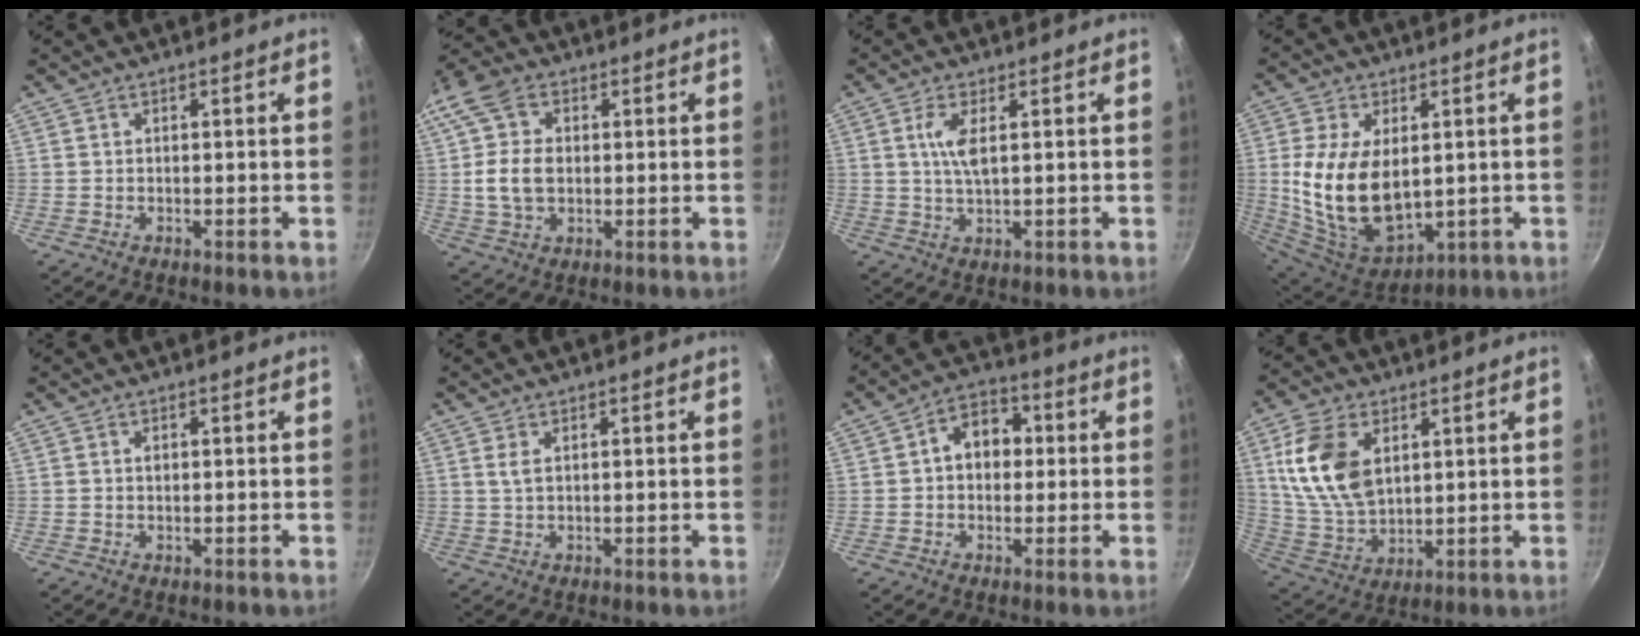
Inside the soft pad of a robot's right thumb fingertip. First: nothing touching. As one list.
[{"total": 12.0, "force": [1.2, 8.7, 8.1], "torque": [-0.156, 0.015, 0.014]}, {"total": 4.8, "force": [1.0, 1.5, 4.5], "torque": [-0.097, -0.001, 0.021]}, {"total": 18.3, "force": [0.9, 11.2, 14.4], "torque": [-0.255, -0.024, 0.040]}, {"total": 0.9, "force": [0.2, 0.7, 0.7], "torque": [-0.009, -0.001, 0.002]}, {"total": 1.9, "force": [0.6, 1.0, 1.5], "torque": [-0.030, -0.003, 0.013]}, {"total": 8.1, "force": [0.7, 6.2, 5.2], "torque": [-0.038, 0.017, -0.002]}, {"total": 15.1, "force": [4.4, 9.6, 10.8], "torque": [-0.190, -0.016, 0.097]}]